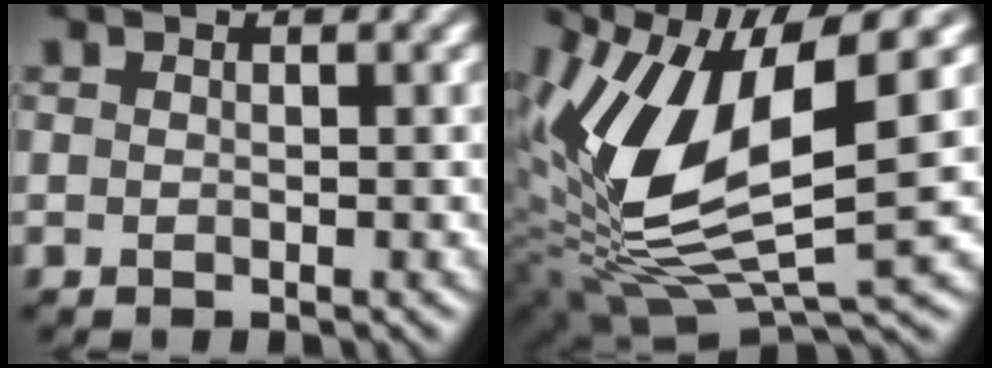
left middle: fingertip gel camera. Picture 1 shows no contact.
{"total": 11.3, "force": [1.8, 5.0, 9.9], "torque": [-0.209, -0.006, 0.038]}